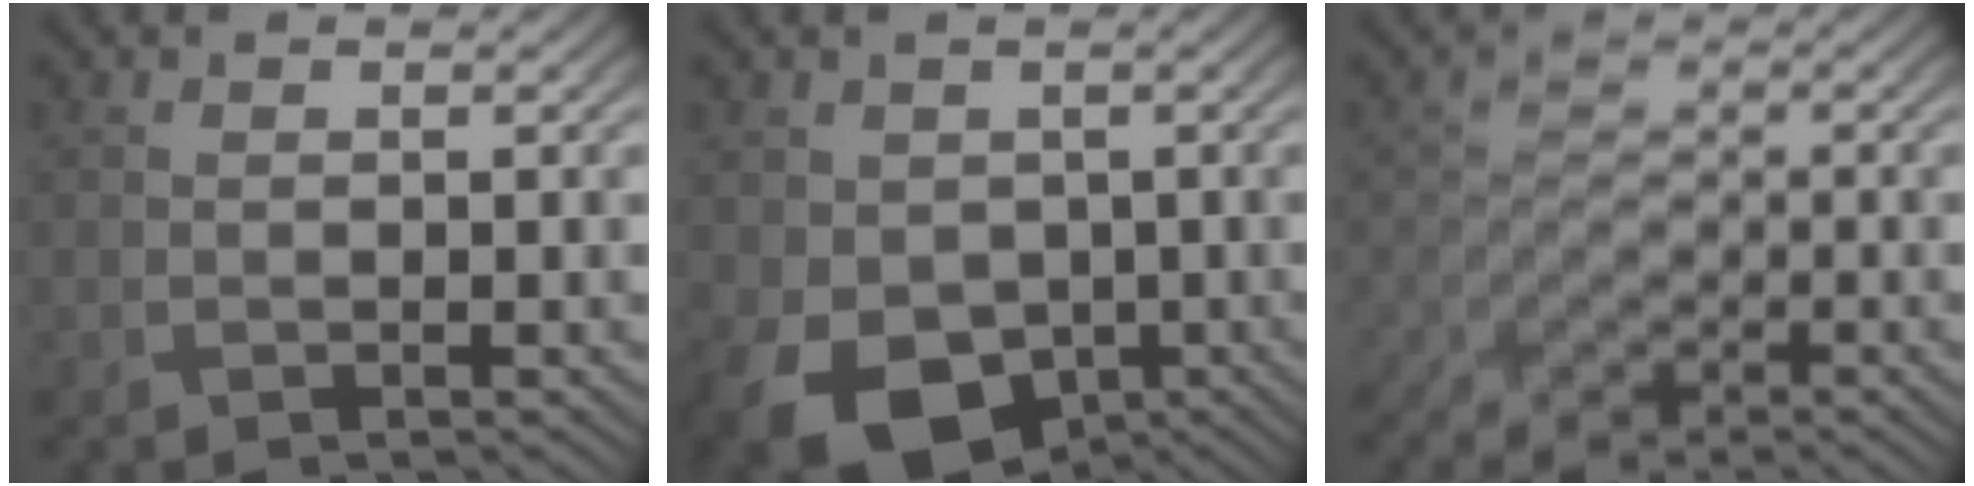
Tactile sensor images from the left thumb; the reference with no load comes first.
{"total": 11.7, "force": [-4.1, 8.8, 6.6], "torque": [-0.140, -0.050, -0.055]}
{"total": 2.7, "force": [-2.5, 1.1, -0.1], "torque": [0.005, 0.003, -0.054]}